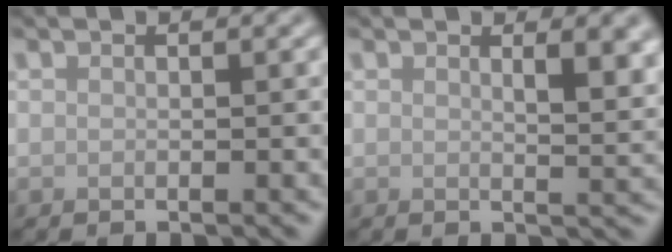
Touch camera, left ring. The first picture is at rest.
{"total": 3.9, "force": [1.6, 1.3, 3.3], "torque": [-0.034, -0.002, 0.025]}